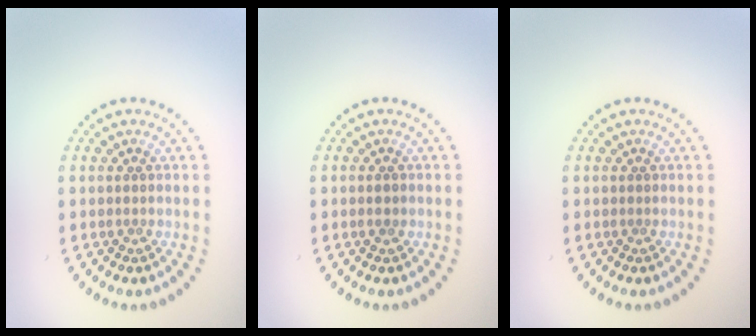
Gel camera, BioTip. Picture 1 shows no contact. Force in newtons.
{"total": 0.9, "press": 0.8, "slide": 0.3}
{"total": 0.0}